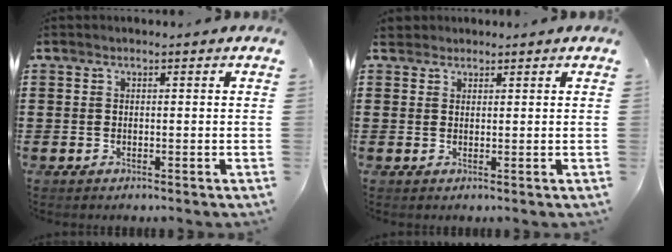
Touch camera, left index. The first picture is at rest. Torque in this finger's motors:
{"motor_torque": [0.58, -0.58, 0.04, 0.03]}